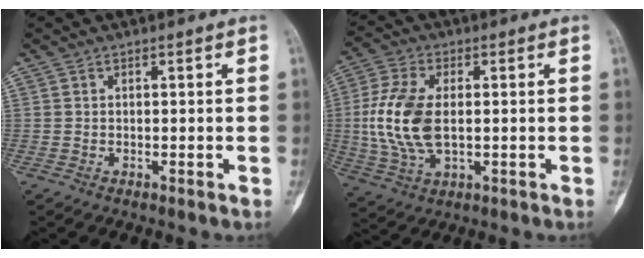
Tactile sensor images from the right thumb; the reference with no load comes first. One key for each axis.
{"total": 12.9, "fx": 0.3, "fy": 7.1, "fz": 10.8, "tx": -0.232, "ty": 0.000, "tz": 0.009}